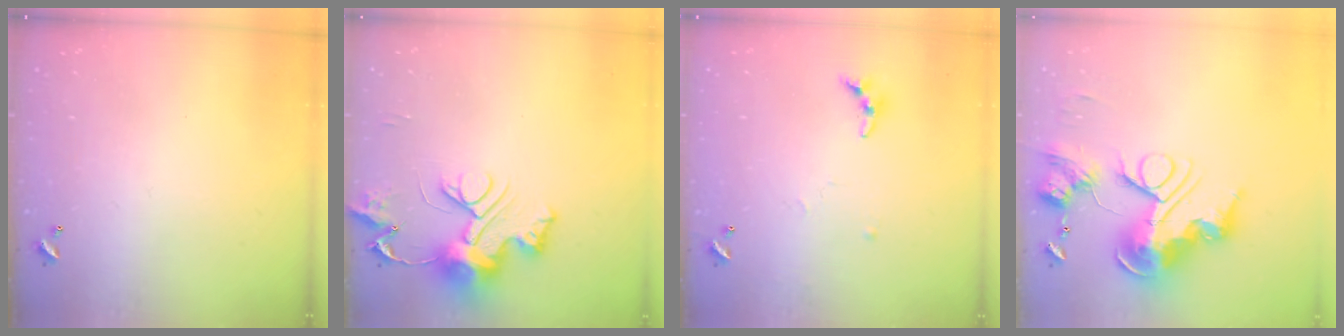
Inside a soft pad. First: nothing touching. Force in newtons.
{"total": 13.0, "press": 13.0, "slide": 0.8}
{"total": 7.0, "press": 7.0, "slide": 0.4}
{"total": 0.9, "press": 0.9, "slide": 0.0}